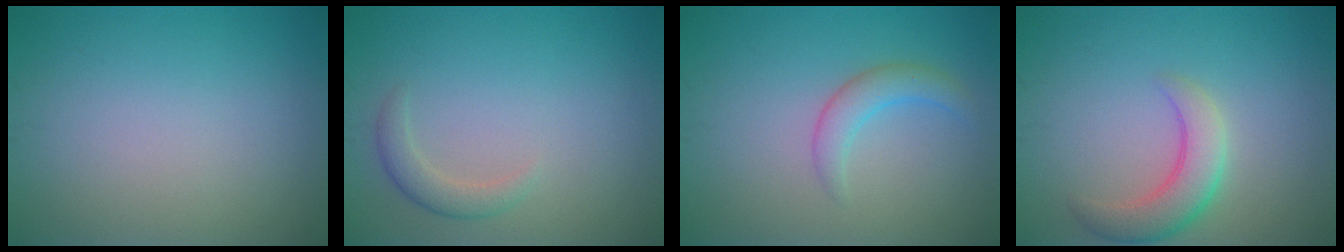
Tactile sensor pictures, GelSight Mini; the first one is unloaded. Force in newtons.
{"total": 1.8, "press": 1.8, "slide": 0.3}
{"total": 2.4, "press": 2.4, "slide": 0.0}
{"total": 3.9, "press": 3.9, "slide": 0.2}